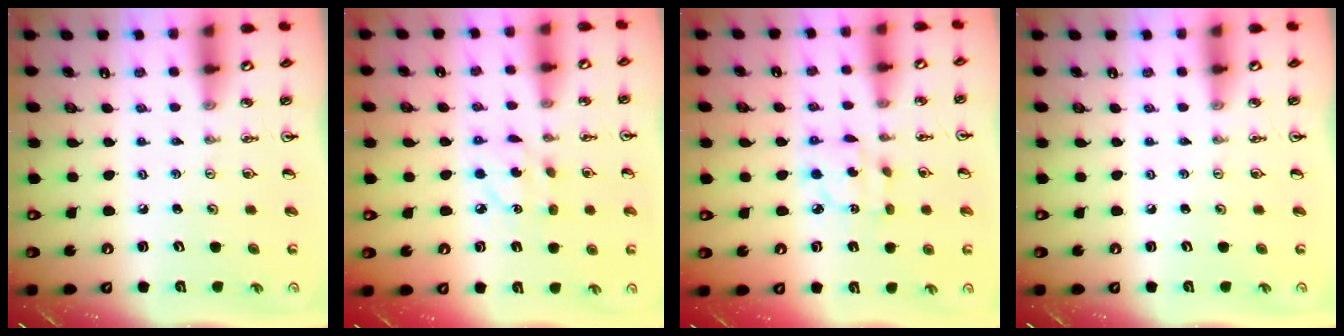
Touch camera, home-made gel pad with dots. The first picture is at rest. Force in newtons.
{"total": 5.4, "press": 5.4, "slide": 0.3}
{"total": 4.6, "press": 4.6, "slide": 0.1}
{"total": 0.0}